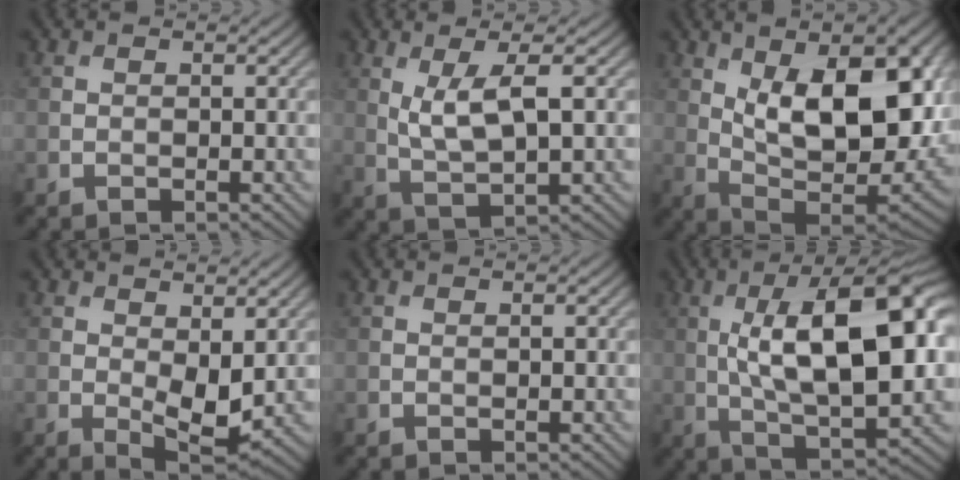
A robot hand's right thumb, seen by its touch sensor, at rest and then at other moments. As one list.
[{"total": 5.8, "force": [1.3, 1.5, 5.4], "torque": [-0.112, -0.001, 0.031]}, {"total": 18.5, "force": [4.8, 8.6, 15.7], "torque": [-0.246, 0.017, 0.077]}, {"total": 4.9, "force": [0.4, 2.3, 4.3], "torque": [-0.084, -0.012, 0.013]}, {"total": 0.0}, {"total": 17.4, "force": [1.9, 6.3, 16.1], "torque": [-0.251, 0.014, 0.030]}]